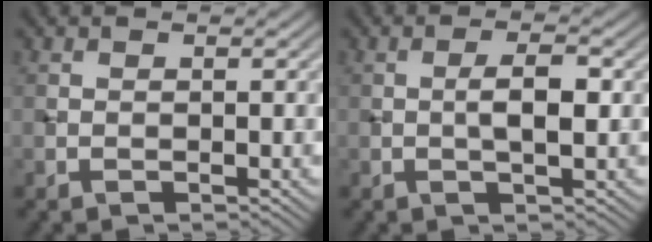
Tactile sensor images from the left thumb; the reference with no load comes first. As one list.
[{"total": 3.2, "force": [-0.1, 0.9, 3.0], "torque": [-0.055, 0.004, -0.002]}]